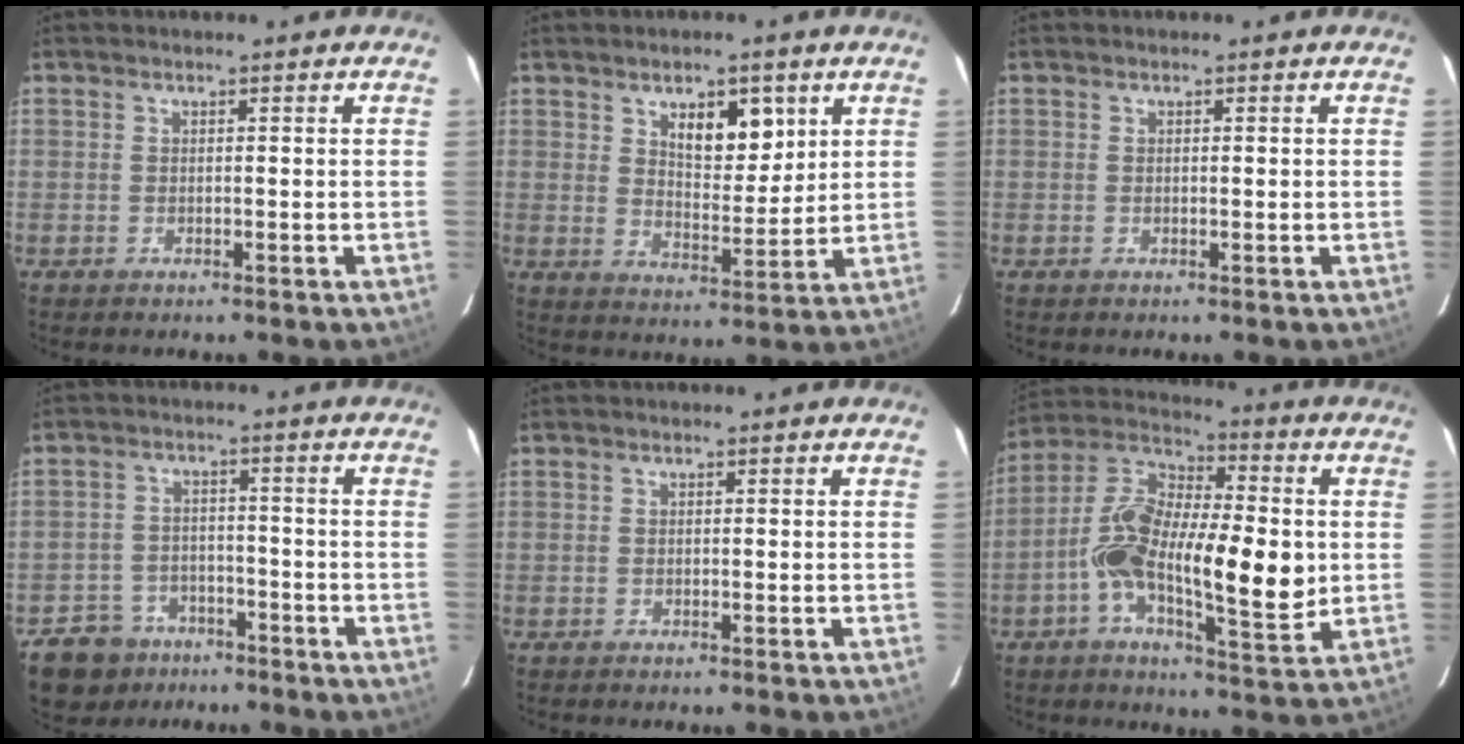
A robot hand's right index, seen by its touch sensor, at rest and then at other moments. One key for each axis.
{"total": 7.7, "fx": 3.8, "fy": 3.3, "fz": 5.8, "tx": -0.091, "ty": -0.002, "tz": 0.065}
{"total": 0.0}
{"total": 7.1, "fx": -5.0, "fy": 5.1, "fz": 0.7, "tx": -0.018, "ty": 0.007, "tz": -0.079}
{"total": 0.0}
{"total": 18.1, "fx": -1.8, "fy": 5.8, "fz": 17.1, "tx": -0.315, "ty": 0.016, "tz": -0.038}